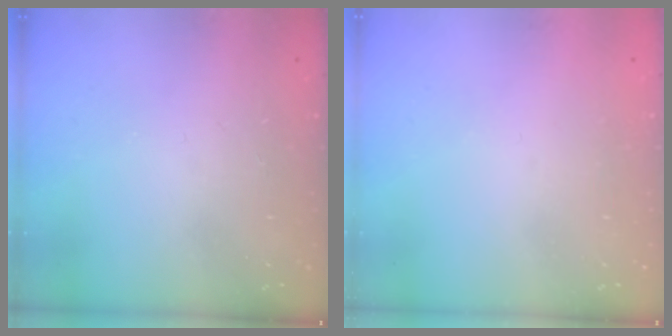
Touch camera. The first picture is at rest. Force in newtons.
{"total": 1.6, "press": 1.6, "slide": 0.2}